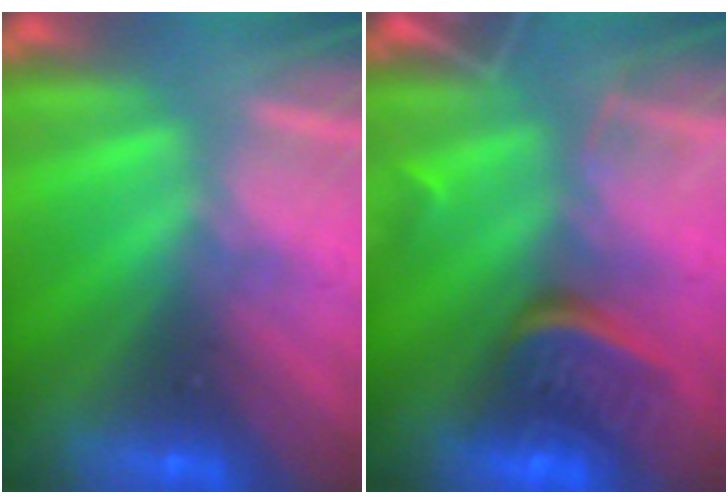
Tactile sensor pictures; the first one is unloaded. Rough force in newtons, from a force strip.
{"total": 8.3}